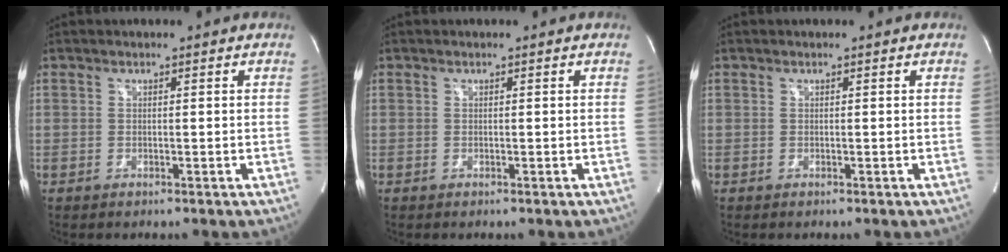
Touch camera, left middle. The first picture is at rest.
{"total": 0.0}
{"total": 0.0}